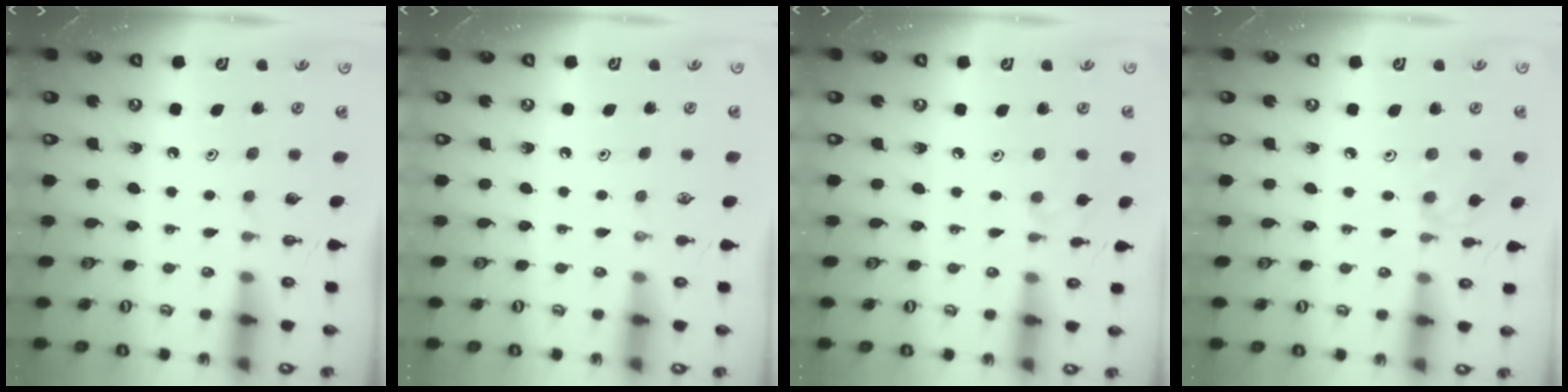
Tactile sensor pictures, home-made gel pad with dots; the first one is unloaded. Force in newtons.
{"total": 0.0}
{"total": 2.4, "press": 2.4, "slide": 0.4}
{"total": 4.1, "press": 4.1, "slide": 0.6}